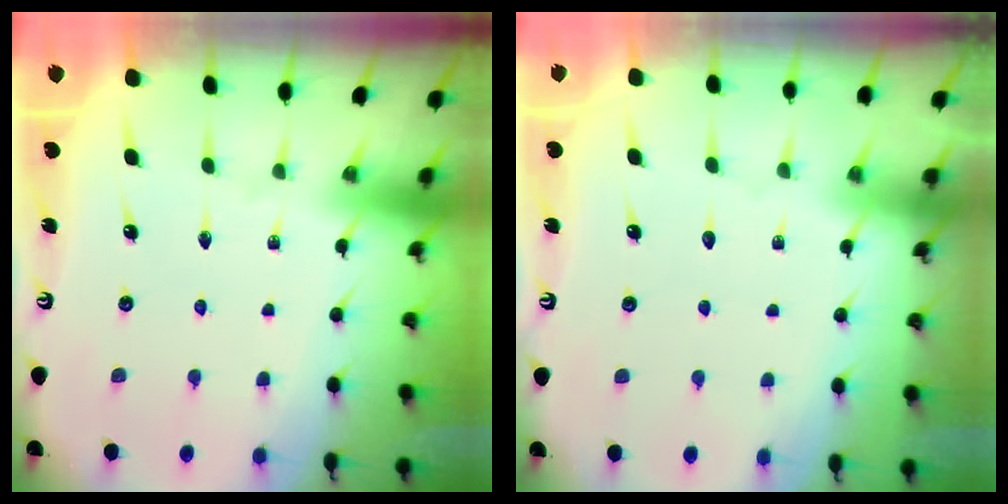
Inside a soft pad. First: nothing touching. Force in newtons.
{"total": 0.8, "press": 0.8, "slide": 0.2}